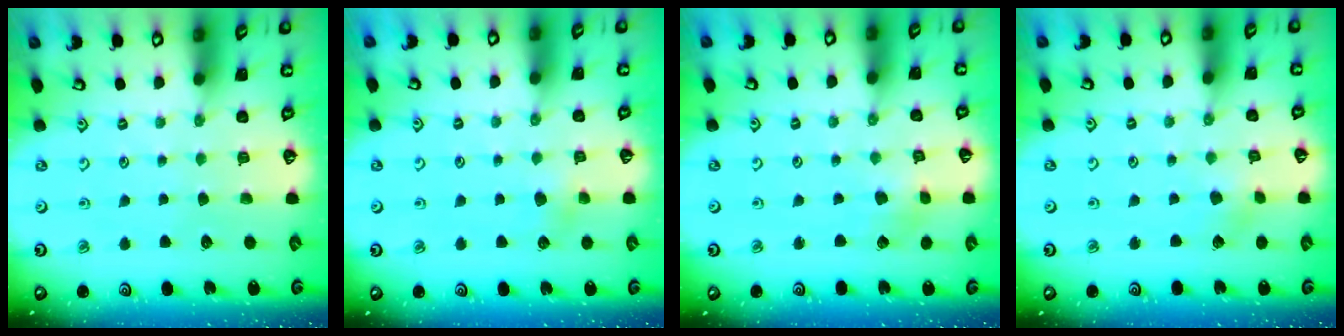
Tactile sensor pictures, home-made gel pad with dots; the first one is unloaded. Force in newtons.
{"total": 4.1, "press": 4.0, "slide": 0.7}
{"total": 2.9, "press": 2.9, "slide": 0.2}
{"total": 2.9, "press": 2.8, "slide": 0.3}